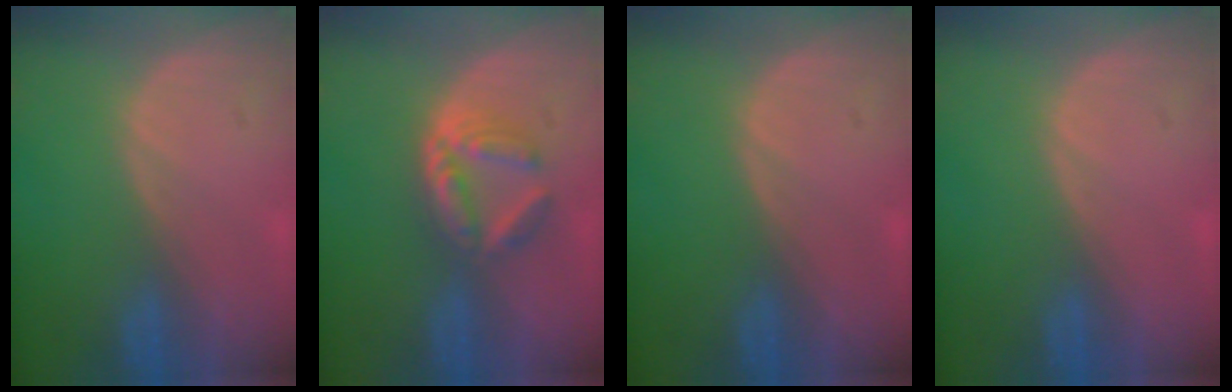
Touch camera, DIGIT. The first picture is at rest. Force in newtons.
{"total": 6.2, "press": 5.4, "slide": 3.2}
{"total": 0.0}
{"total": 0.0}